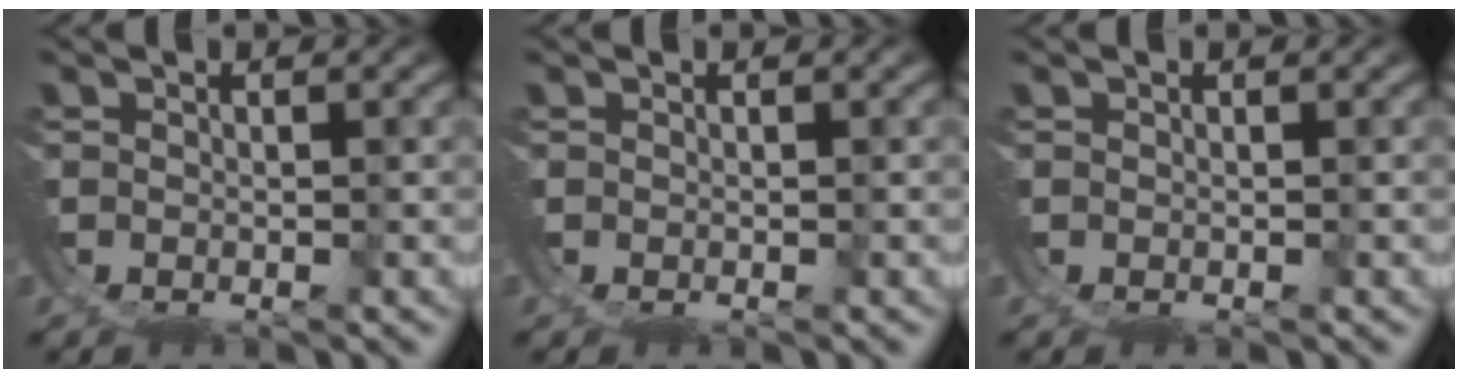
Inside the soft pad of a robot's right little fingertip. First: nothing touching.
{"total": 0.0}
{"total": 0.0}